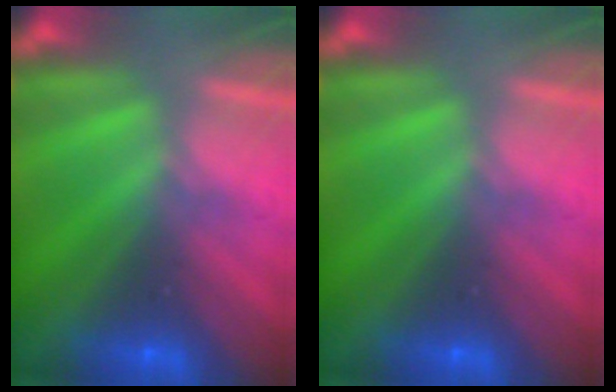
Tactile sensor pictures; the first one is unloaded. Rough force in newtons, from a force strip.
{"total": 0.0}